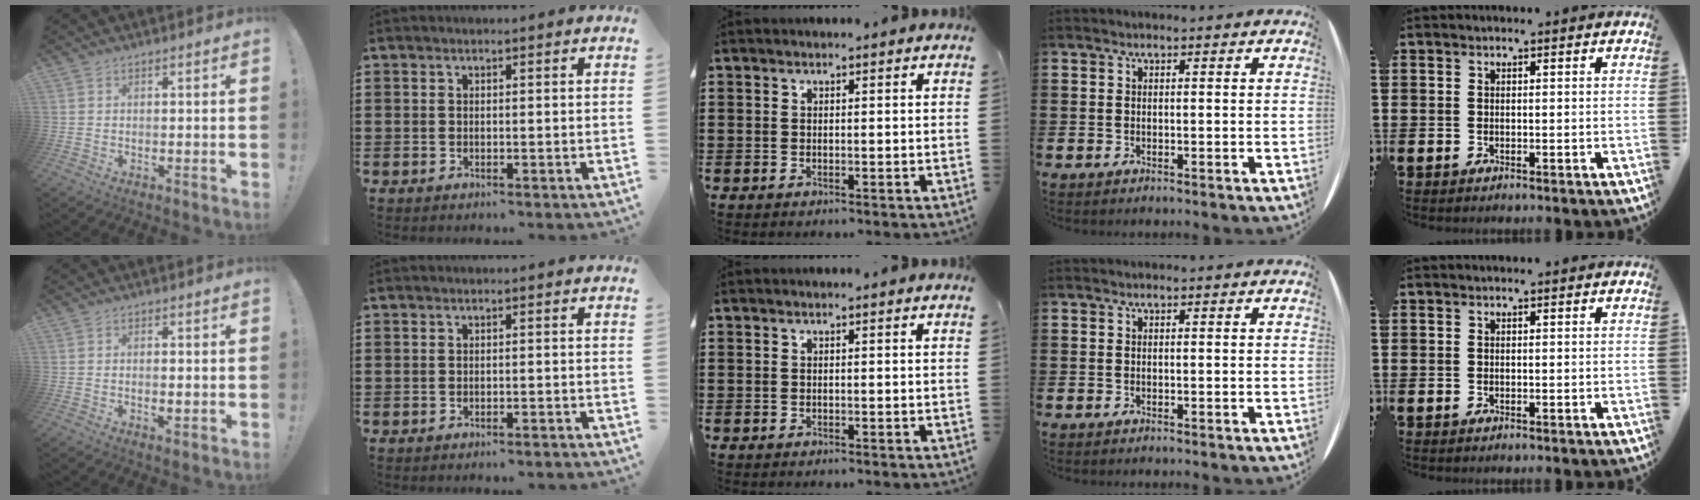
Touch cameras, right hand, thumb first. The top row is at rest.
{"thumb": {"total": 1.8, "force": [-0.3, 0.4, 1.7], "torque": [-0.020, -0.003, -0.006]}, "index": {"total": 1.0, "force": [-1.0, 0.0, 0.0], "torque": [-0.004, 0.001, -0.022]}}